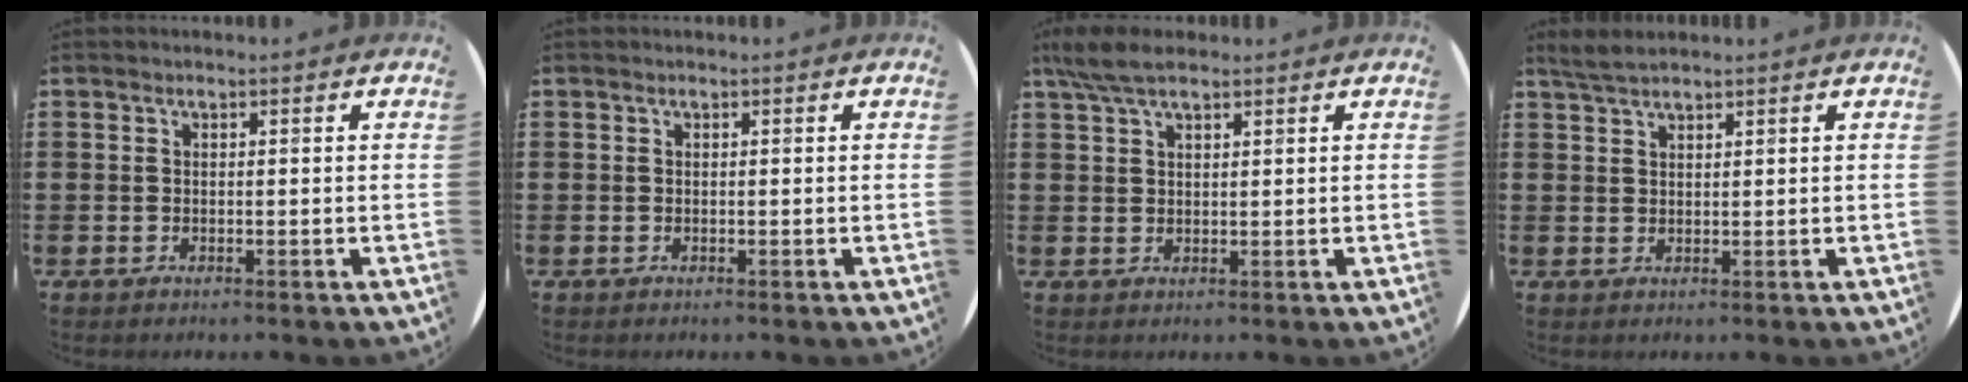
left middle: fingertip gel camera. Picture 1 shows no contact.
{"total": 0.0}
{"total": 4.5, "force": [3.4, 1.2, 2.7], "torque": [-0.060, 0.003, 0.062]}
{"total": 2.3, "force": [2.1, 0.2, 0.8], "torque": [-0.018, 0.005, 0.040]}